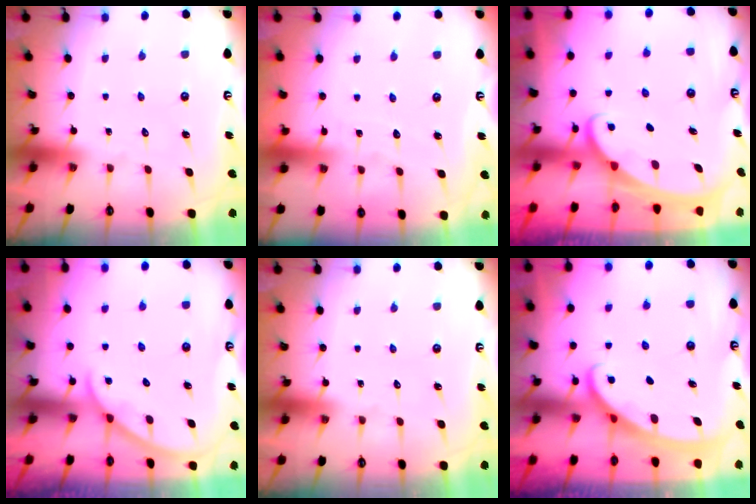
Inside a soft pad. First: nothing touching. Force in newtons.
{"total": 2.8, "press": 2.8, "slide": 0.1}
{"total": 2.4, "press": 2.4, "slide": 0.3}
{"total": 2.9, "press": 2.9, "slide": 0.4}
{"total": 0.0}
{"total": 2.6, "press": 2.5, "slide": 0.4}